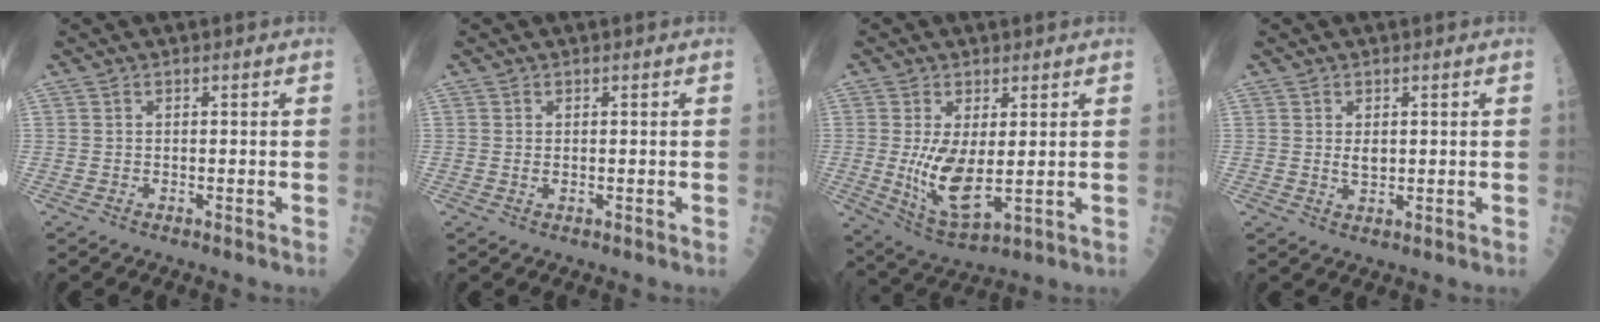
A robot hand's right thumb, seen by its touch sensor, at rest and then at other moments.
{"total": 0.7, "force": [0.1, 0.3, 0.6], "torque": [-0.014, -0.003, 0.005]}
{"total": 10.1, "force": [0.3, 4.2, 9.2], "torque": [-0.176, -0.027, 0.022]}
{"total": 2.1, "force": [0.5, 1.2, 1.7], "torque": [-0.024, -0.006, 0.010]}